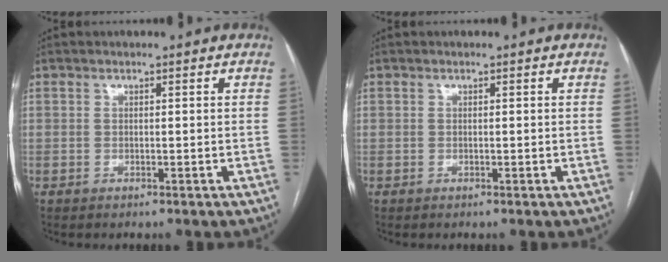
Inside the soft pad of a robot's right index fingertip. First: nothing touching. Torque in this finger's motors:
{"motor_torque": [0.03, 0.03, 0.01, 0.00]}